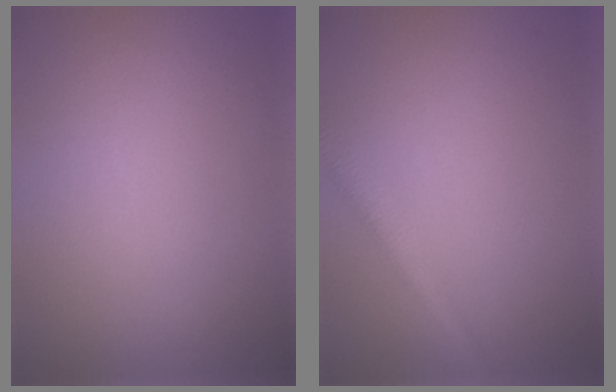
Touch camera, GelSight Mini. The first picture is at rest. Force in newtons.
{"total": 2.5, "press": 2.5, "slide": 0.0}